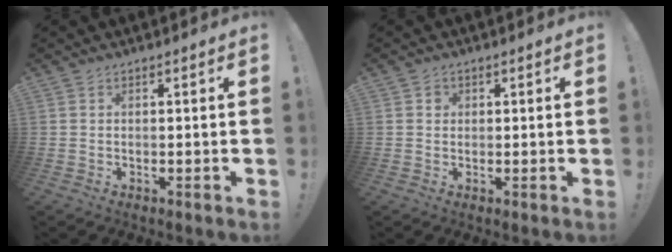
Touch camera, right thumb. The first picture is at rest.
{"total": 1.8, "force": [0.5, 1.7, 0.4], "torque": [-0.002, -0.001, 0.006]}